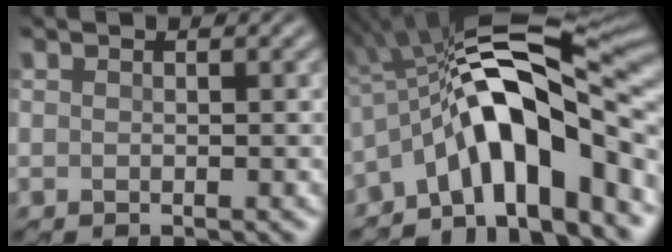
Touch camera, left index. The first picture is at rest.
{"total": 12.0, "force": [-4.2, 4.0, 10.5], "torque": [-0.142, 0.030, -0.084]}